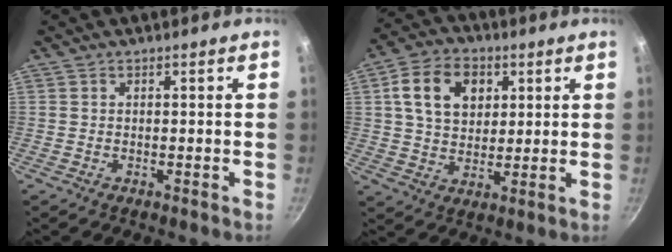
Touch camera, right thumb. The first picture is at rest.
{"total": 12.1, "force": [3.7, 8.8, 7.5], "torque": [-0.110, 0.003, 0.056]}